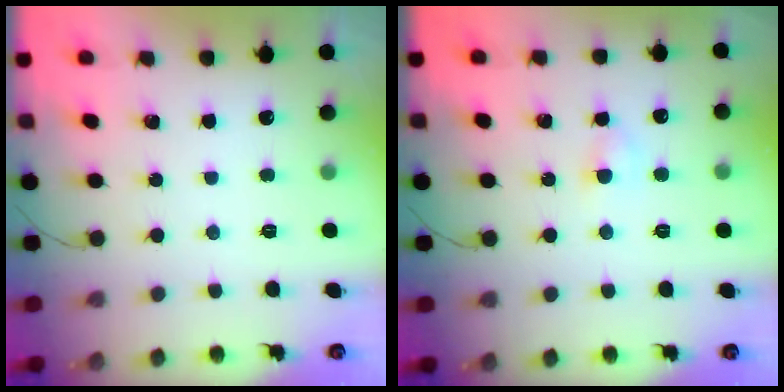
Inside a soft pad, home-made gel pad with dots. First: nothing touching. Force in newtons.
{"total": 2.8, "press": 2.6, "slide": 1.0}